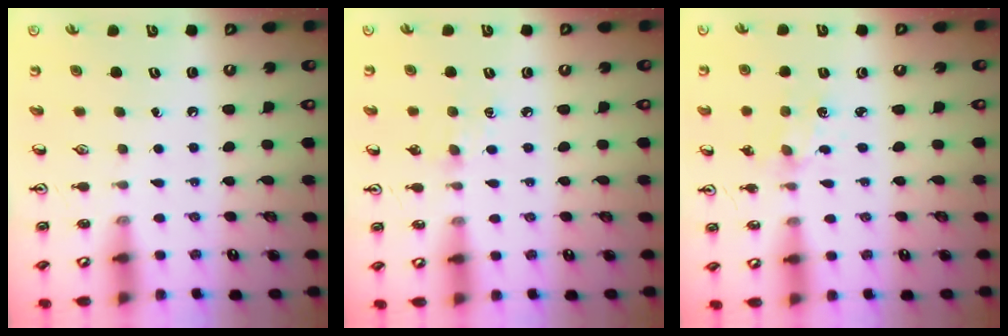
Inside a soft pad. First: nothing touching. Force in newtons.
{"total": 5.2, "press": 5.2, "slide": 0.8}
{"total": 2.7, "press": 2.7, "slide": 0.3}